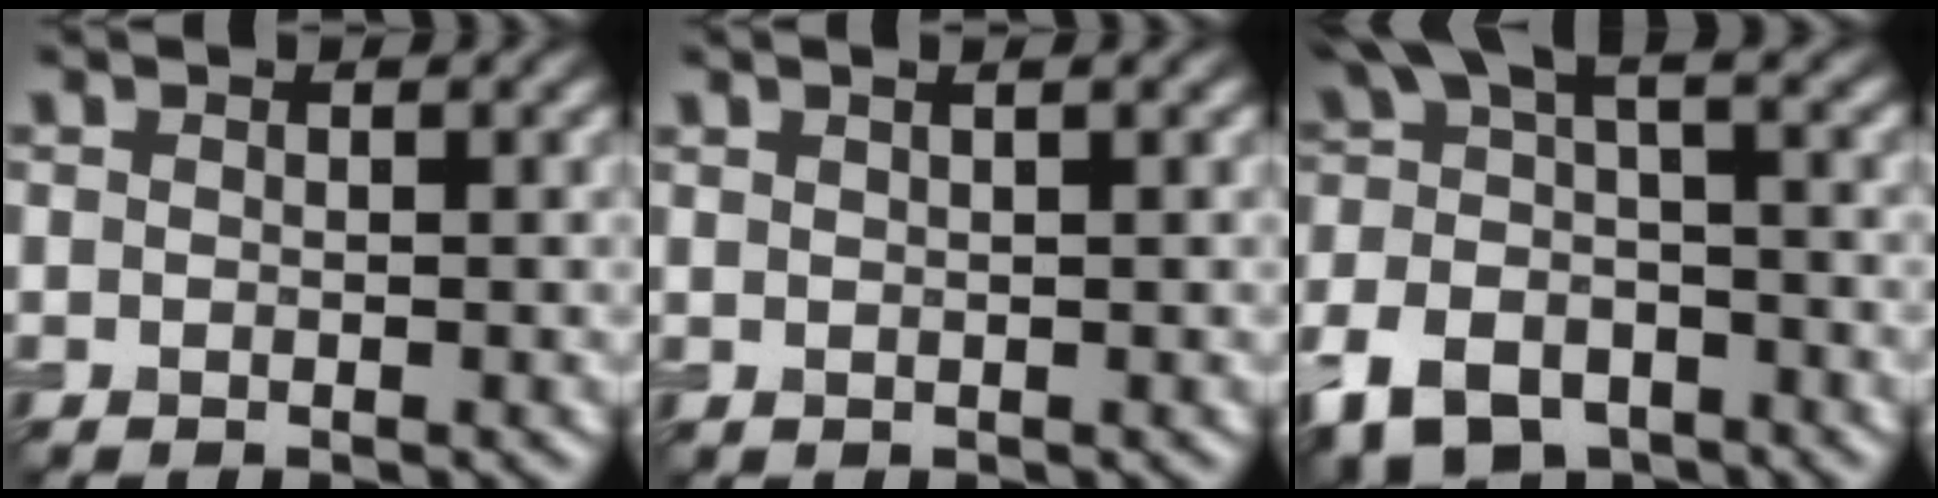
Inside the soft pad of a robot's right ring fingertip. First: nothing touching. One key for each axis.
{"total": 2.6, "fx": 1.5, "fy": 1.2, "fz": 1.7, "tx": -0.002, "ty": 0.007, "tz": -0.005}
{"total": 8.7, "fx": -3.7, "fy": 5.0, "fz": 6.1, "tx": -0.134, "ty": -0.011, "tz": -0.066}